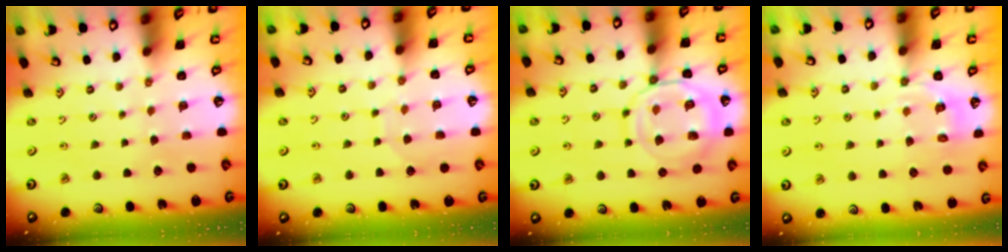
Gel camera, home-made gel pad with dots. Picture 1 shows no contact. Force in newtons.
{"total": 5.7, "press": 5.7, "slide": 0.6}
{"total": 14.4, "press": 14.4, "slide": 1.3}
{"total": 8.6, "press": 8.5, "slide": 1.4}